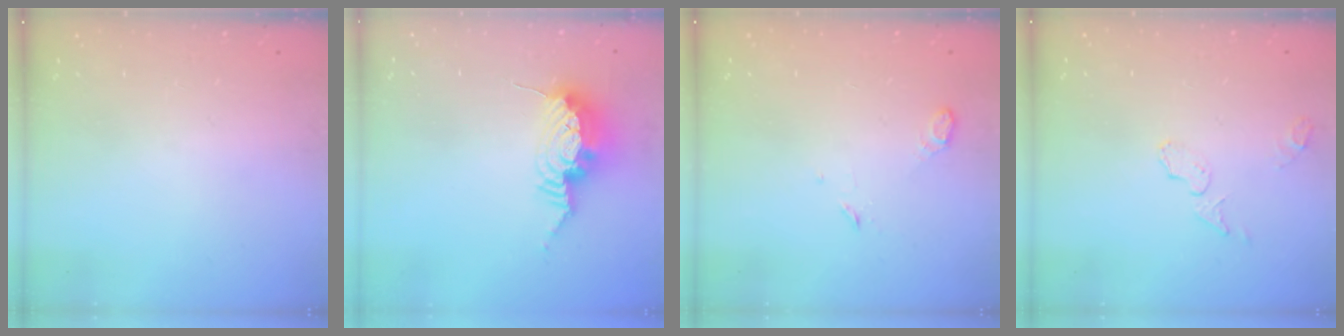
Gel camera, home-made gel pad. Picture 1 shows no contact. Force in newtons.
{"total": 11.3, "press": 11.2, "slide": 0.7}
{"total": 4.0, "press": 4.0, "slide": 0.6}
{"total": 4.9, "press": 4.6, "slide": 1.4}